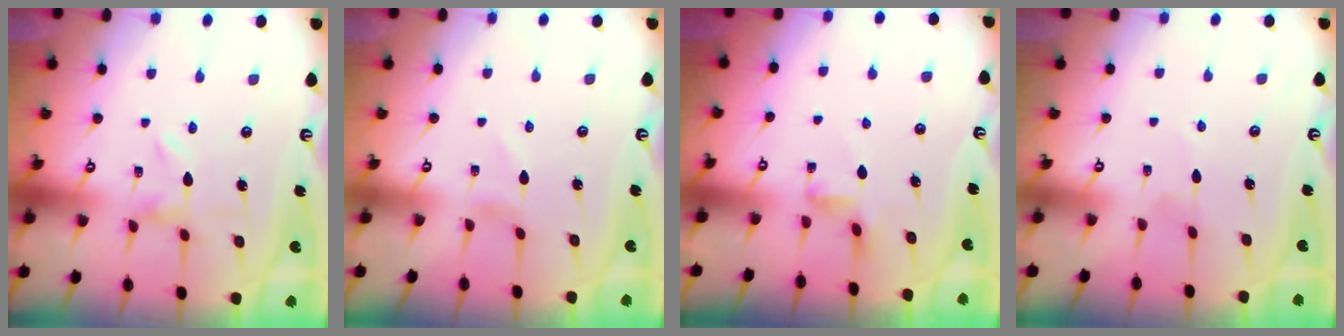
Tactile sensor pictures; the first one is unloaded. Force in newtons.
{"total": 0.0}
{"total": 2.3, "press": 2.3, "slide": 0.5}
{"total": 0.7, "press": 0.6, "slide": 0.2}